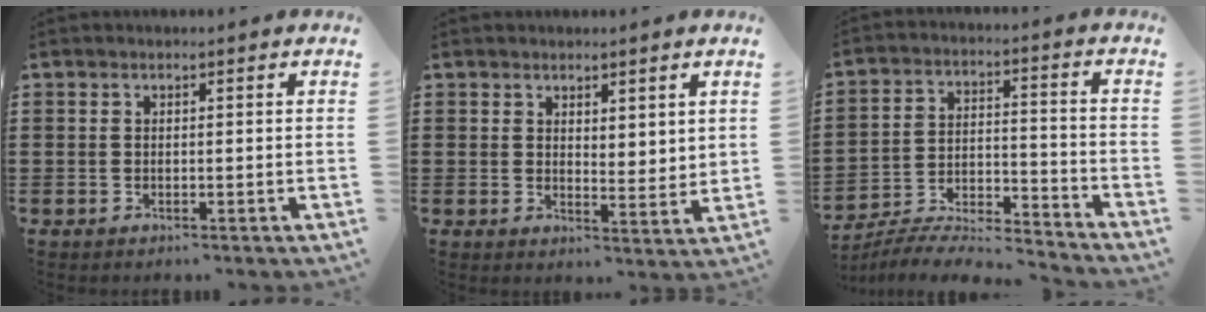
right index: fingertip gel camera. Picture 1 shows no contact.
{"total": 2.6, "force": [2.4, 0.9, 0.0], "torque": [-0.007, 0.000, 0.046]}
{"total": 6.4, "force": [-6.2, 0.4, 1.5], "torque": [-0.032, -0.003, -0.124]}